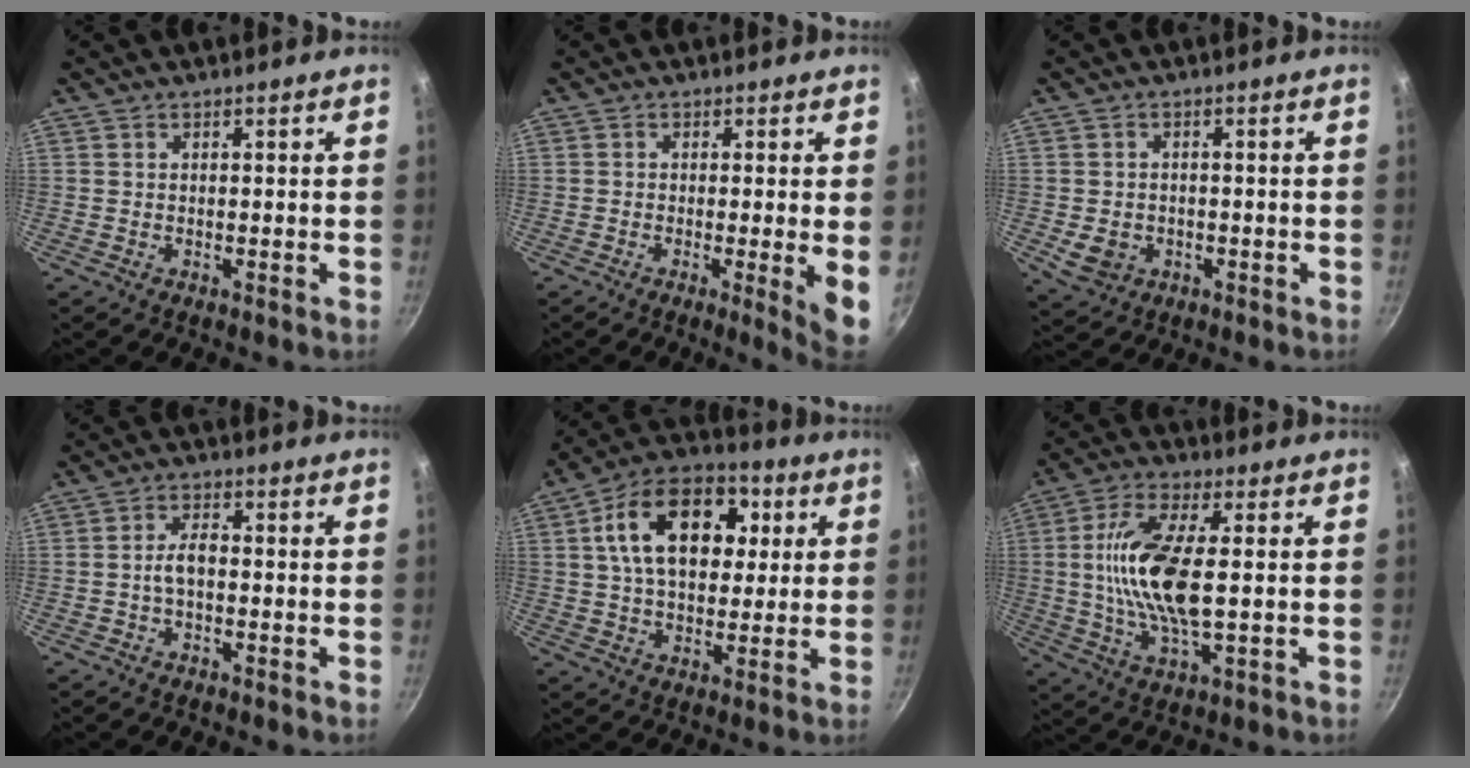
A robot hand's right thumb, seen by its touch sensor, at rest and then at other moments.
{"total": 5.8, "force": [-0.7, 0.4, 5.8], "torque": [-0.077, -0.013, -0.011]}
{"total": 5.1, "force": [-1.3, 4.2, 2.6], "torque": [-0.043, 0.009, -0.010]}
{"total": 2.9, "force": [-0.7, 1.2, 2.6], "torque": [-0.054, 0.016, -0.016]}
{"total": 18.9, "force": [4.6, 12.4, 13.5], "torque": [-0.190, 0.016, 0.058]}
{"total": 15.1, "force": [0.8, 6.0, 13.9], "torque": [-0.272, 0.006, 0.010]}